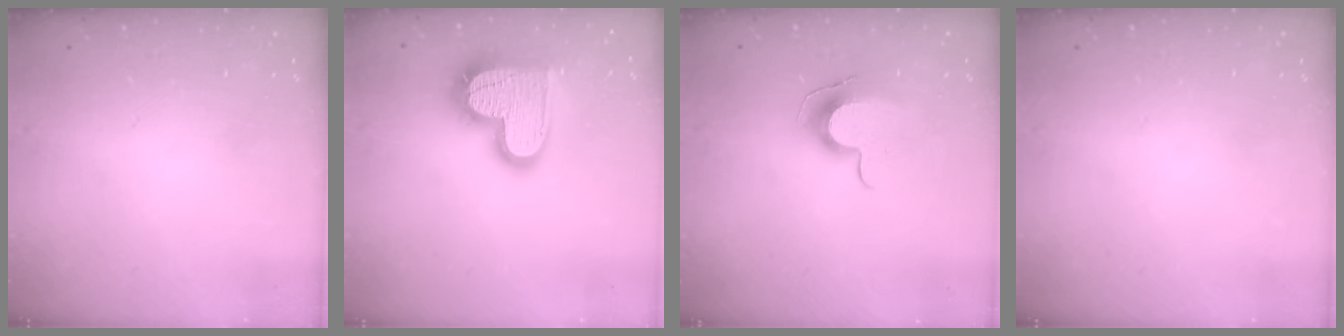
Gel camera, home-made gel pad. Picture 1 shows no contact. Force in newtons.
{"total": 19.8, "press": 19.7, "slide": 1.3}
{"total": 10.7, "press": 10.6, "slide": 0.8}
{"total": 0.0}